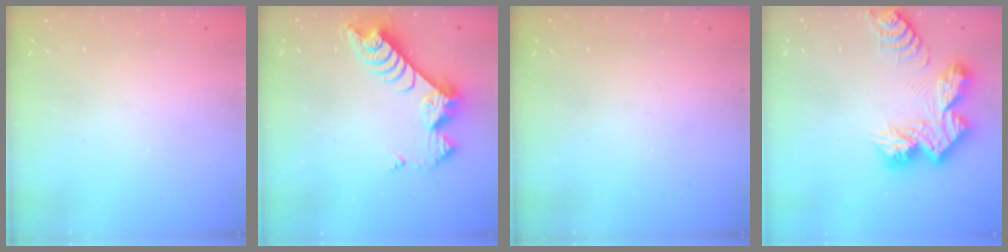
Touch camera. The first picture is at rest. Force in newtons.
{"total": 9.4, "press": 9.4, "slide": 0.7}
{"total": 0.0}
{"total": 13.8, "press": 13.7, "slide": 1.2}